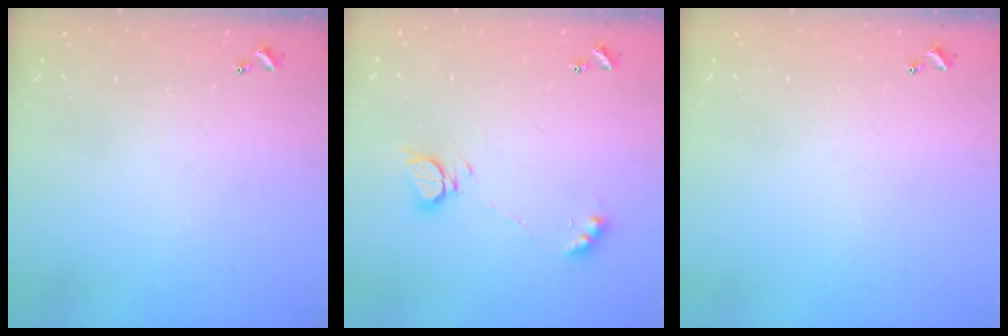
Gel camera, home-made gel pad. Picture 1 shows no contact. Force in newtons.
{"total": 6.6, "press": 6.6, "slide": 0.7}
{"total": 0.0}